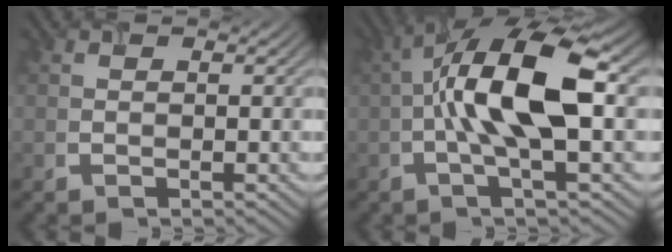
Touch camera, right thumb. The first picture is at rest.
{"total": 12.0, "force": [0.3, 3.9, 11.4], "torque": [-0.214, 0.023, -0.004]}